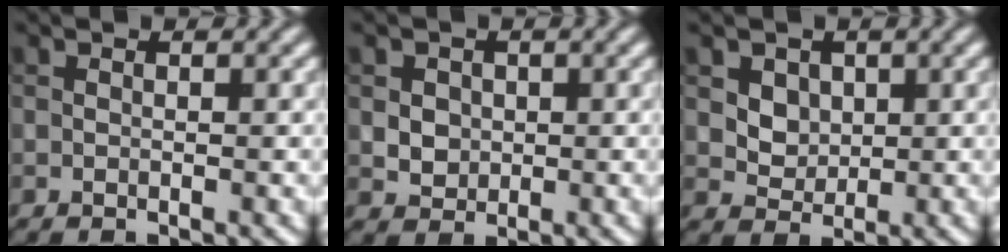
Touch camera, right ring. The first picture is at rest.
{"total": 2.7, "force": [0.6, 2.3, 1.3], "torque": [-0.021, 0.009, 0.013]}
{"total": 3.3, "force": [1.4, 2.5, 1.6], "torque": [-0.040, -0.004, 0.041]}